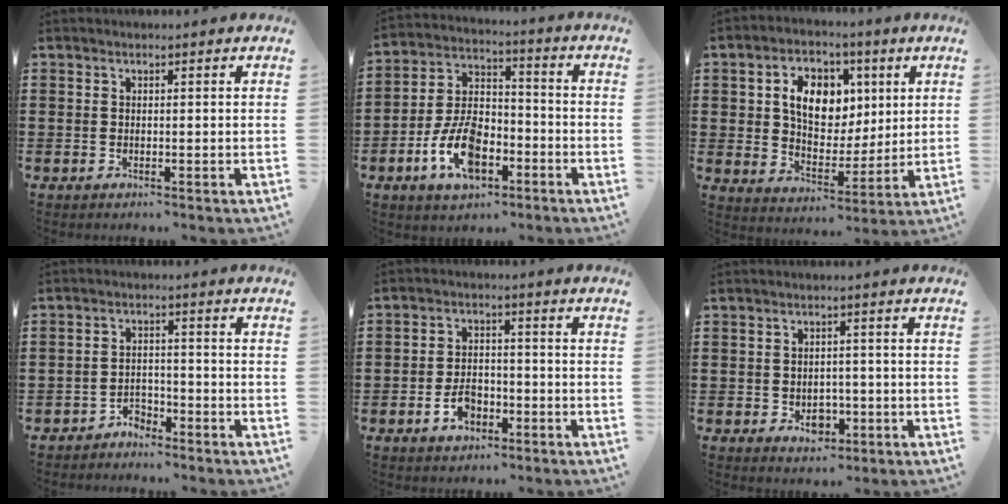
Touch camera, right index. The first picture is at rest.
{"total": 10.2, "force": [-4.5, 5.9, 7.0], "torque": [-0.162, 0.007, -0.084]}
{"total": 9.1, "force": [2.4, 6.6, 5.7], "torque": [-0.113, 0.016, 0.038]}
{"total": 2.8, "force": [-2.6, 1.1, 0.3], "torque": [-0.013, 0.004, -0.054]}
{"total": 4.7, "force": [-2.1, 3.0, 2.9], "torque": [-0.058, 0.006, -0.041]}
{"total": 3.3, "force": [-1.0, 2.5, 1.8], "torque": [-0.030, 0.000, -0.022]}